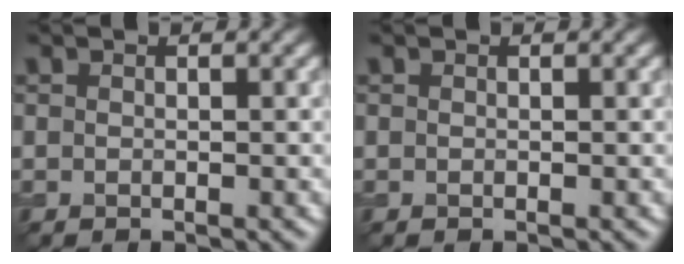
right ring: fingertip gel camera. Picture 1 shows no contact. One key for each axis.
{"total": 0.0}